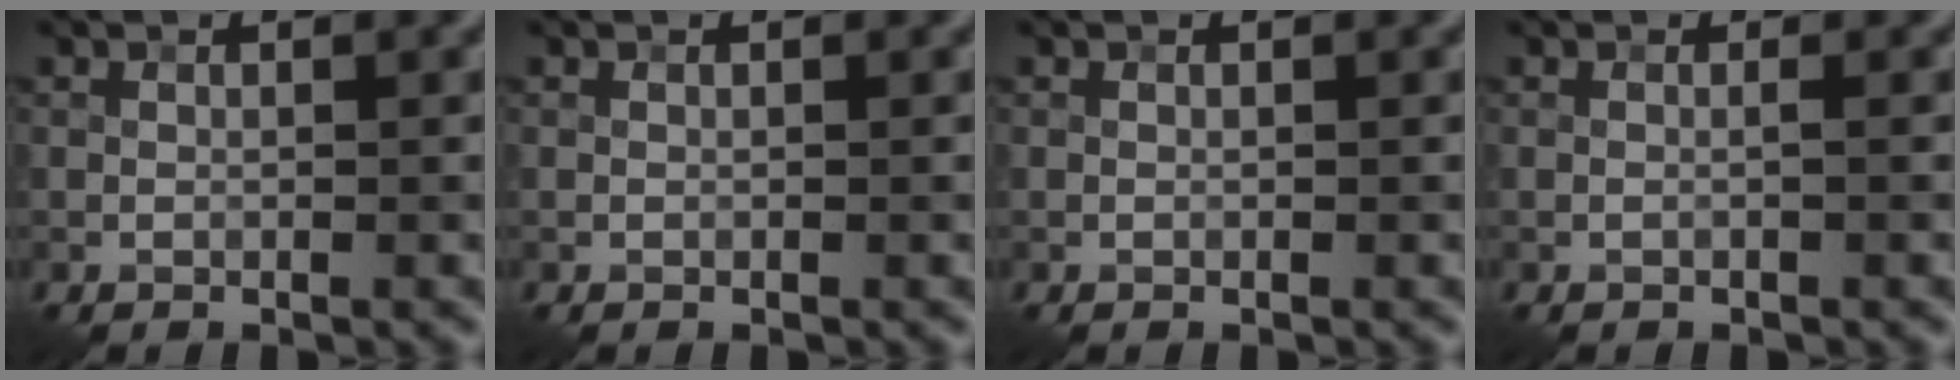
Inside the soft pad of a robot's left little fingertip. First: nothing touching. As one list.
[{"total": 0.0}, {"total": 0.0}, {"total": 0.6, "force": [0.0, 0.1, 0.6], "torque": [-0.010, -0.003, -0.008]}]